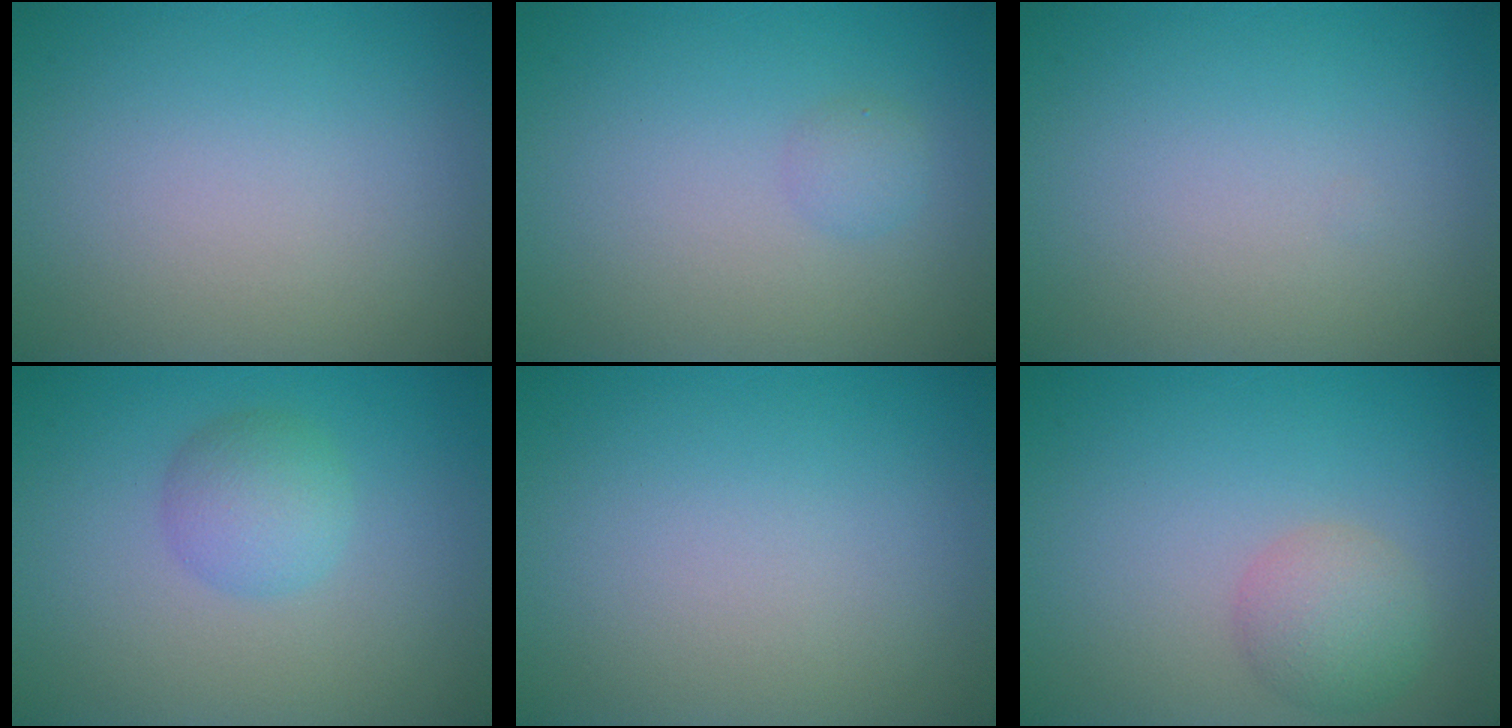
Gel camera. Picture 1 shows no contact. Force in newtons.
{"total": 1.1, "press": 1.1, "slide": 0.1}
{"total": 0.0}
{"total": 2.7, "press": 2.7, "slide": 0.0}
{"total": 0.0}
{"total": 2.9, "press": 2.9, "slide": 0.2}